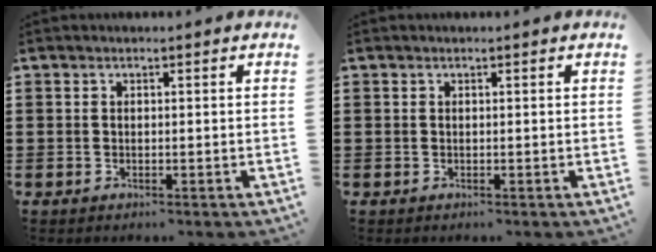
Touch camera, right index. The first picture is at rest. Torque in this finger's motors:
{"motor_torque": [0.00, 0.00, 0.00, 0.00]}